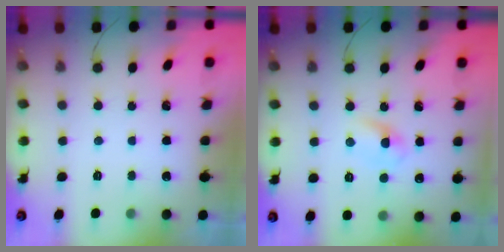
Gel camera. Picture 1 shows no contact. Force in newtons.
{"total": 2.9, "press": 2.7, "slide": 1.2}